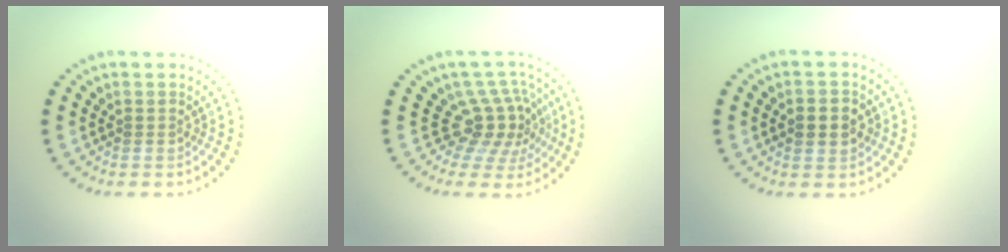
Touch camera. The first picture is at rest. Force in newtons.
{"total": 4.1, "press": 2.8, "slide": 3.0}
{"total": 2.5, "press": 2.5, "slide": 0.2}